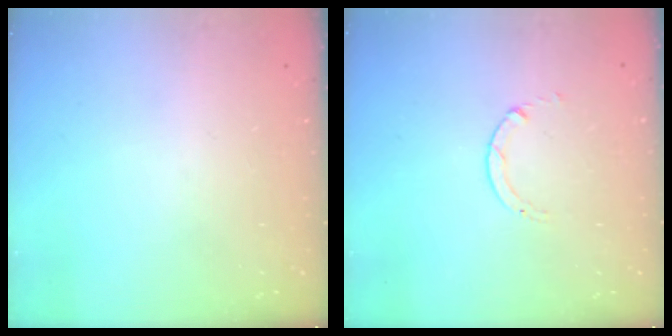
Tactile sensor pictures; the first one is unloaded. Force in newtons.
{"total": 0.7, "press": 0.7, "slide": 0.1}